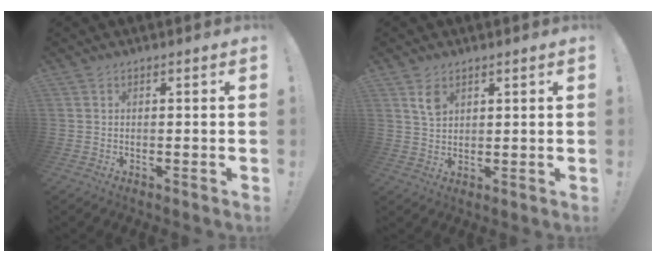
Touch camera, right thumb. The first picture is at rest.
{"total": 4.3, "force": [2.4, 2.6, 2.5], "torque": [-0.038, -0.008, 0.042]}